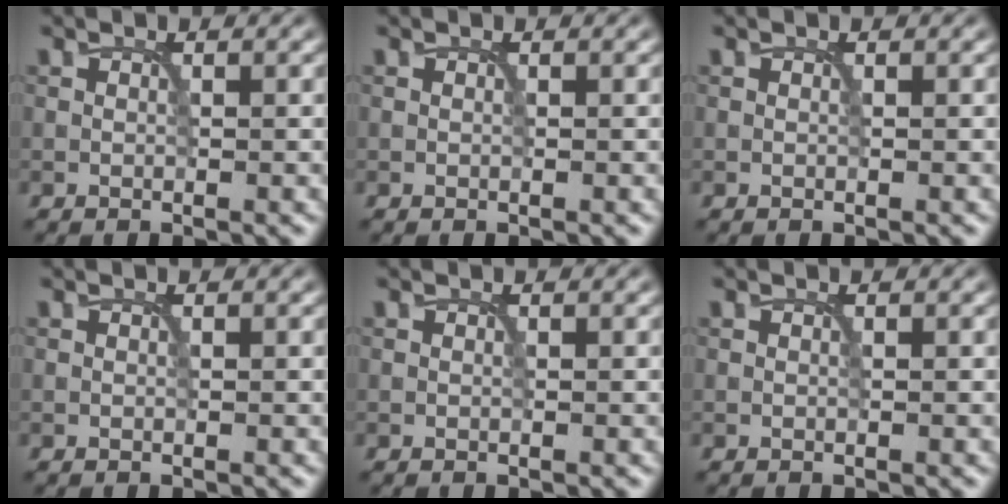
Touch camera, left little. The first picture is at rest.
{"total": 0.0}
{"total": 0.0}
{"total": 0.0}
{"total": 0.0}
{"total": 0.0}